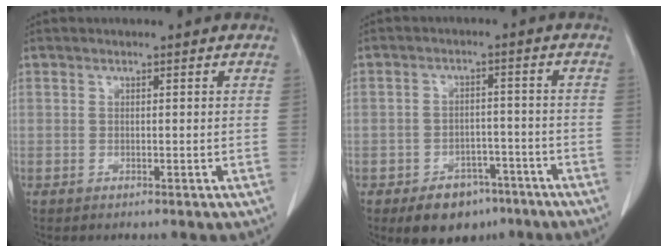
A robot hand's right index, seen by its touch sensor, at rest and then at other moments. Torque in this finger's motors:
{"motor_torque": [-0.78, -0.18, -0.29, -0.16]}